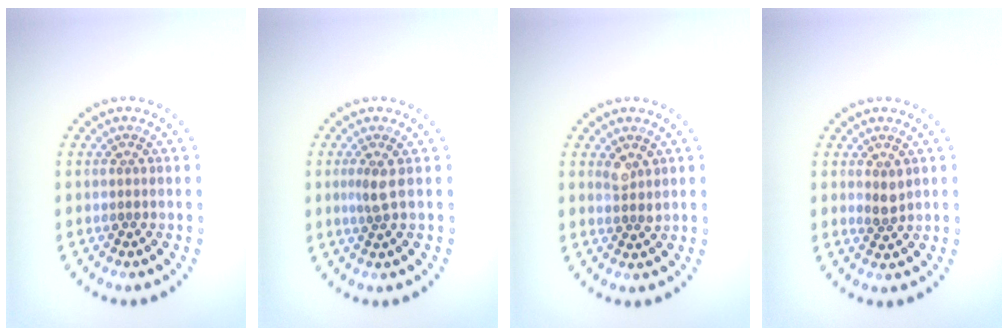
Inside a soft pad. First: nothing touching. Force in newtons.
{"total": 1.5, "press": 1.1, "slide": 1.0}
{"total": 1.6, "press": 1.3, "slide": 0.9}
{"total": 1.4, "press": 1.1, "slide": 0.8}